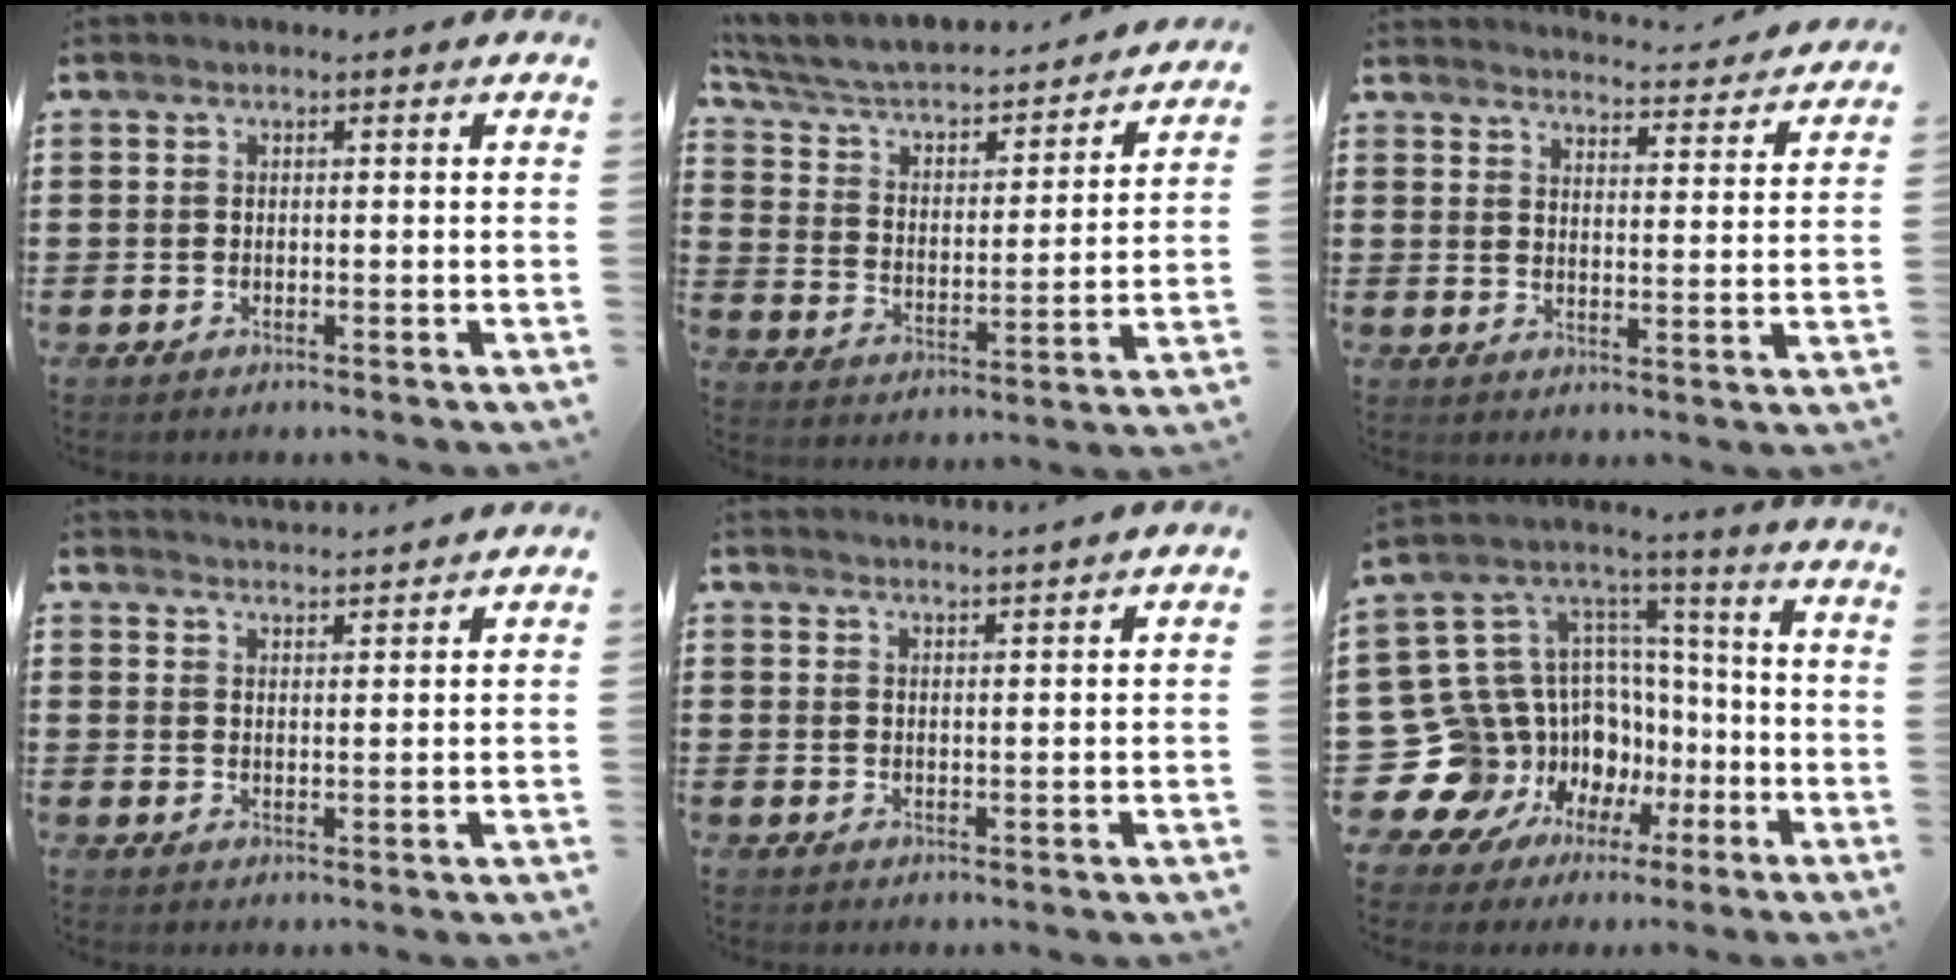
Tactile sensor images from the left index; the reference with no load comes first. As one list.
[{"total": 4.4, "force": [3.9, 1.3, 1.6], "torque": [-0.054, -0.038, 0.056]}, {"total": 3.8, "force": [3.8, -0.5, 0.2], "torque": [-0.014, -0.035, 0.062]}, {"total": 3.2, "force": [3.1, -0.5, -0.2], "torque": [-0.005, -0.019, 0.057]}, {"total": 2.5, "force": [2.4, -0.7, 0.0], "torque": [-0.006, -0.011, 0.045]}, {"total": 14.3, "force": [-3.3, 13.6, 2.9], "torque": [-0.121, -0.033, -0.012]}]